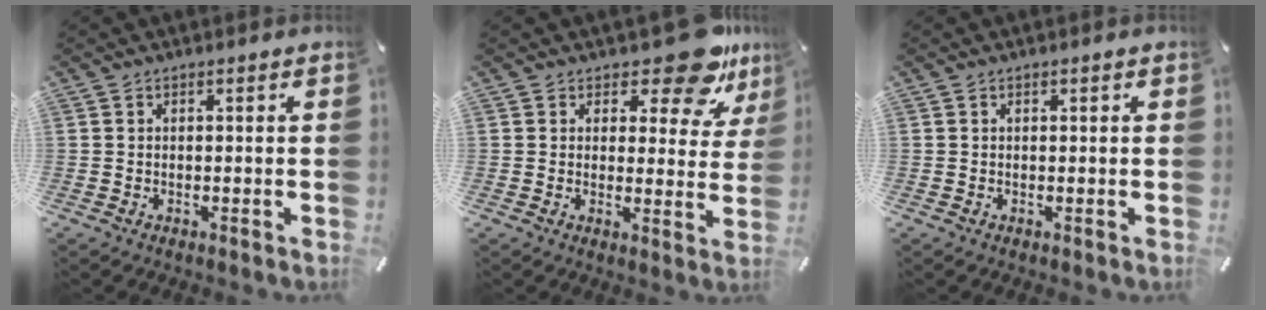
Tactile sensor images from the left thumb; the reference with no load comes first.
{"total": 12.7, "force": [8.6, 5.2, 7.6], "torque": [-0.087, -0.058, 0.145]}
{"total": 0.0}